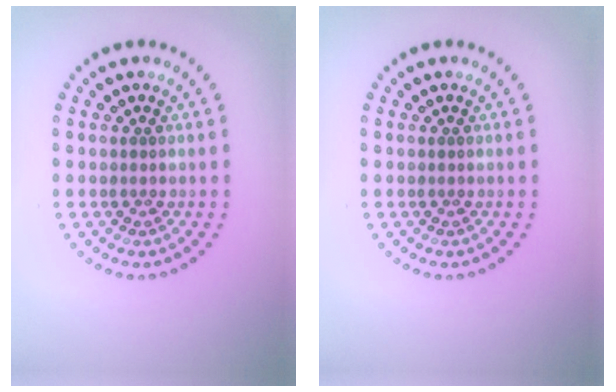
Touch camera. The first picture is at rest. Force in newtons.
{"total": 0.0}